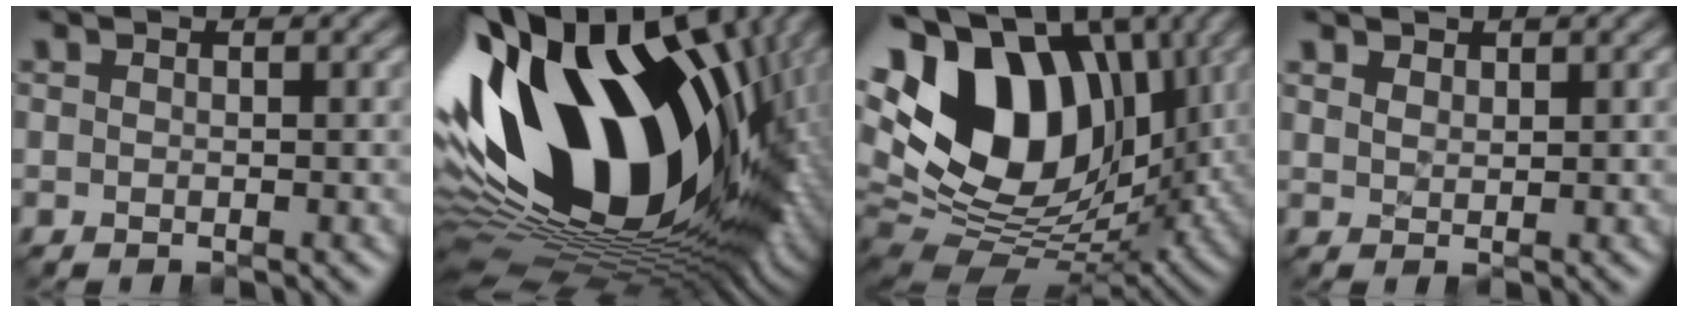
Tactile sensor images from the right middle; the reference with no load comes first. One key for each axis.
{"total": 20.1, "fx": 1.4, "fy": 11.9, "fz": 16.1, "tx": -0.294, "ty": 0.006, "tz": 0.000}
{"total": 17.0, "fx": 3.7, "fy": 11.3, "fz": 12.1, "tx": -0.230, "ty": 0.033, "tz": 0.042}
{"total": 1.7, "fx": 1.4, "fy": 0.8, "fz": 0.6, "tx": -0.013, "ty": -0.003, "tz": 0.027}